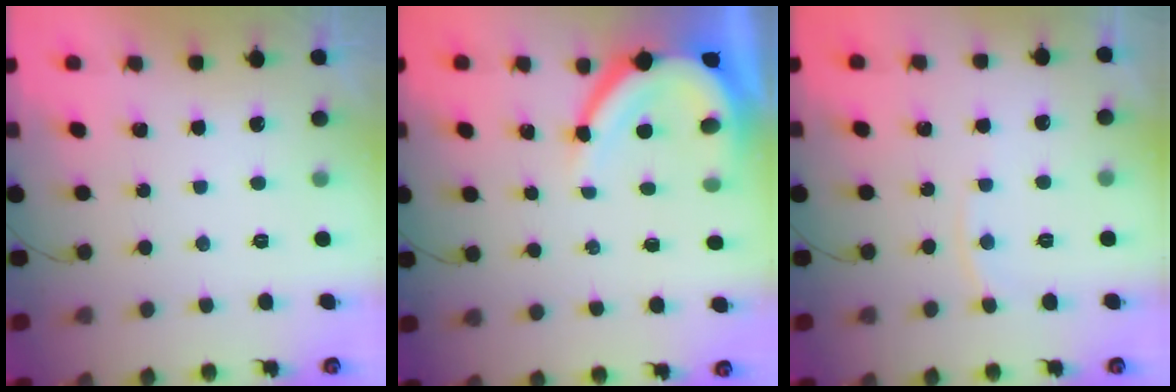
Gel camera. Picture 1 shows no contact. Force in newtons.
{"total": 9.5, "press": 9.4, "slide": 1.1}
{"total": 3.7, "press": 3.7, "slide": 0.3}